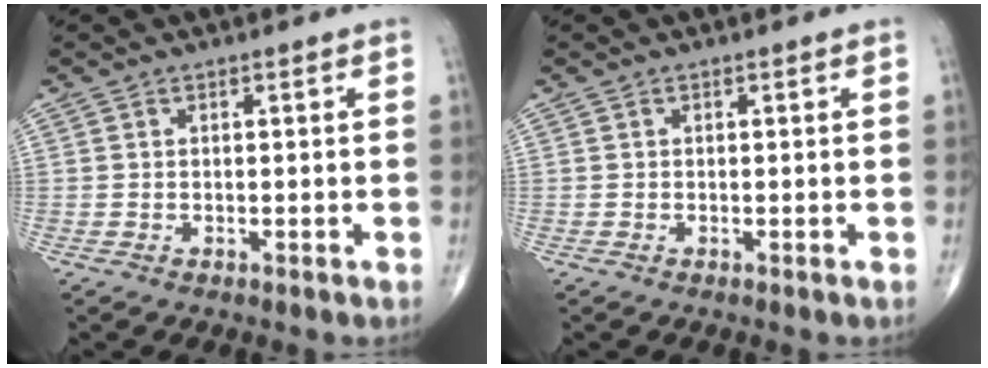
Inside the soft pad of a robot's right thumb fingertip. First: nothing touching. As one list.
[{"total": 0.0}]